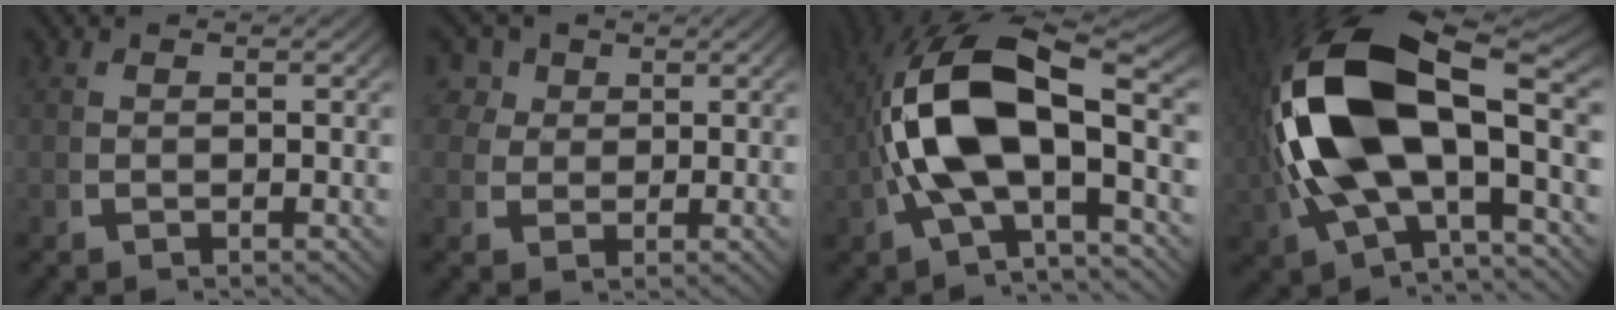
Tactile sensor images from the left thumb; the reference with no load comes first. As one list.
[{"total": 4.5, "force": [2.3, 3.5, 1.7], "torque": [-0.038, -0.008, 0.040]}, {"total": 14.3, "force": [0.4, 8.2, 11.7], "torque": [-0.237, -0.024, 0.018]}, {"total": 19.0, "force": [0.9, 10.9, 15.6], "torque": [-0.334, -0.028, 0.033]}]